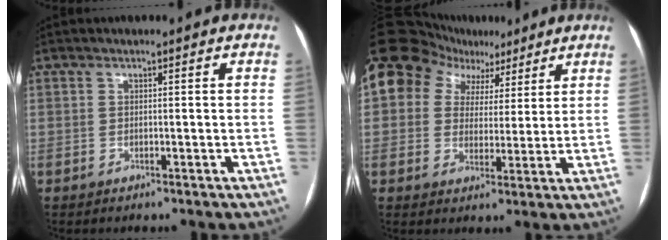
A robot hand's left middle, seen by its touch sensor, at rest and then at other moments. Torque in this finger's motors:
{"motor_torque": [2.05, -0.09, 1.05, 0.21]}